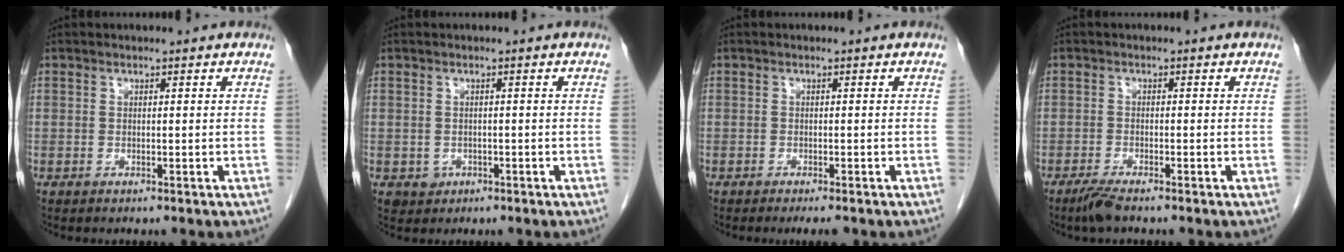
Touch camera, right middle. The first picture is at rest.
{"total": 1.8, "force": [-0.6, 1.7, 0.4], "torque": [-0.004, 0.004, -0.001]}
{"total": 2.4, "force": [-1.9, 0.3, 1.4], "torque": [-0.019, -0.008, -0.024]}
{"total": 2.6, "force": [-2.1, 0.1, 1.5], "torque": [-0.040, -0.008, -0.042]}